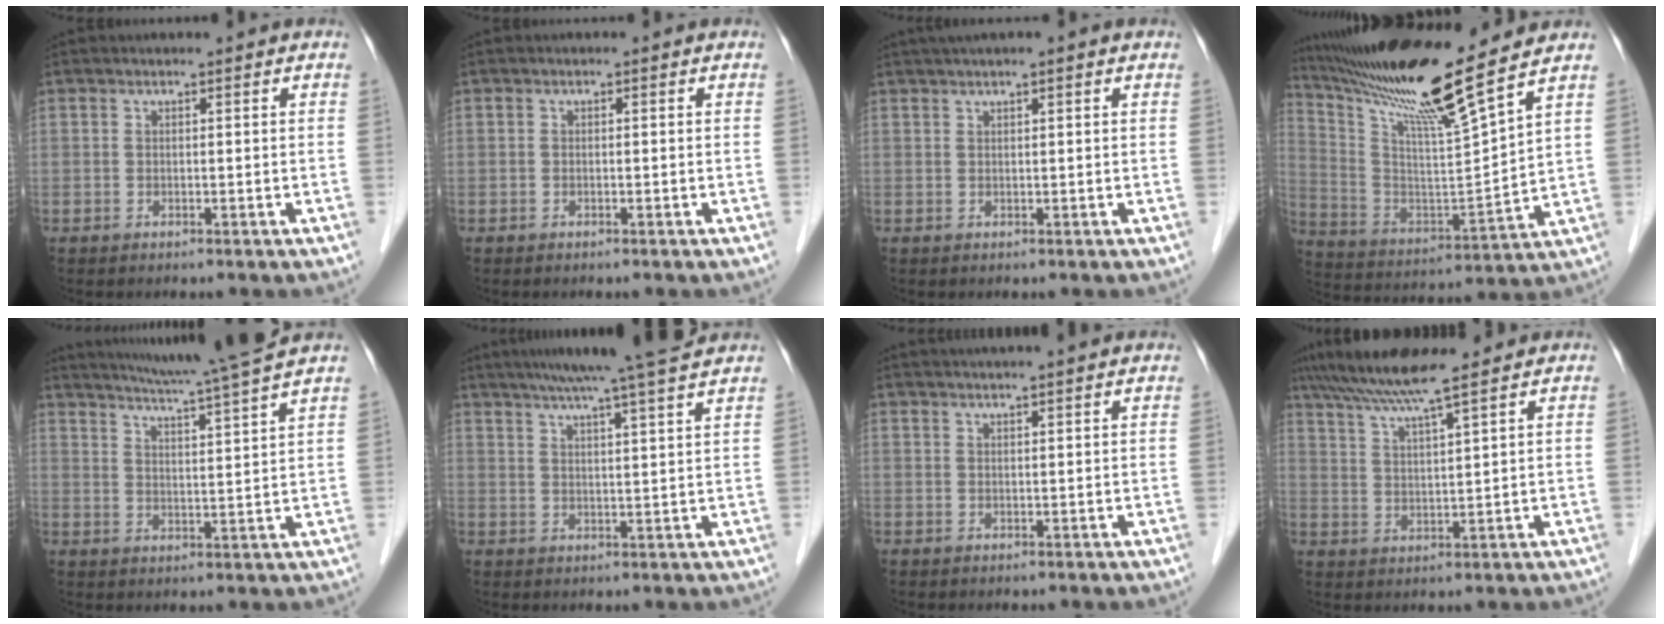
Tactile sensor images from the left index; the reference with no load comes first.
{"total": 0.0}
{"total": 3.8, "force": [2.7, -0.2, 2.6], "torque": [-0.042, 0.029, 0.048]}
{"total": 18.0, "force": [14.3, -1.7, 10.8], "torque": [-0.195, -0.015, 0.254]}
{"total": 14.5, "force": [12.8, -1.9, 6.6], "torque": [-0.113, -0.010, 0.179]}
{"total": 14.0, "force": [11.7, -0.9, 7.6], "torque": [-0.120, 0.022, 0.157]}
{"total": 8.8, "force": [7.7, -0.2, 4.2], "torque": [-0.060, 0.036, 0.097]}
{"total": 8.1, "force": [7.0, -0.9, 4.0], "torque": [-0.074, 0.020, 0.130]}